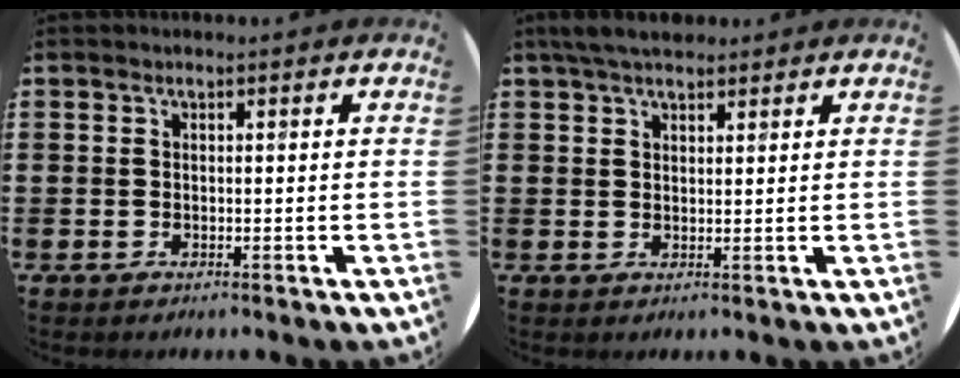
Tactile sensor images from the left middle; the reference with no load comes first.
{"total": 3.5, "force": [3.0, 1.0, 1.5], "torque": [-0.034, 0.001, 0.056]}